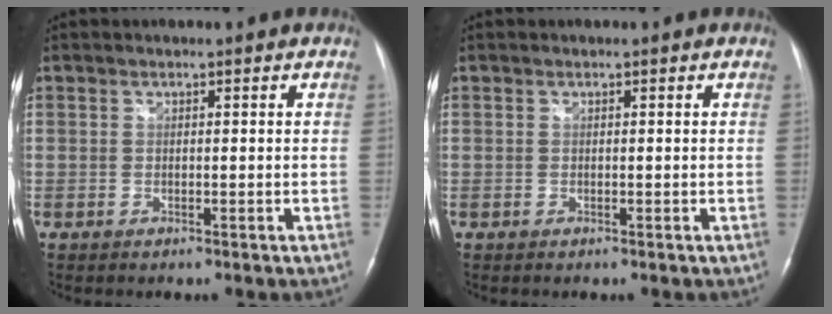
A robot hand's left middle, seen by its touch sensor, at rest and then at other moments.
{"total": 0.0}